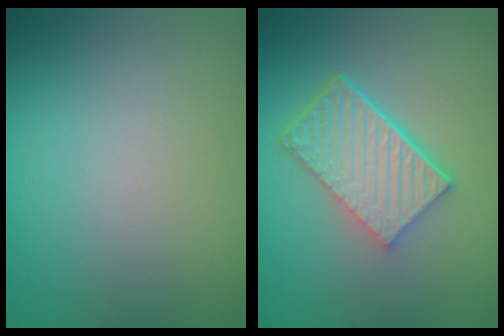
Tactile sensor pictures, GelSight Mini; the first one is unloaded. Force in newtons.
{"total": 6.3, "press": 4.3, "slide": 4.7}